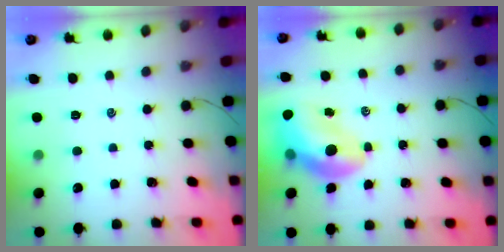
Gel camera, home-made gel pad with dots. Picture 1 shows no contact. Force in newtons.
{"total": 12.9, "press": 12.4, "slide": 3.6}